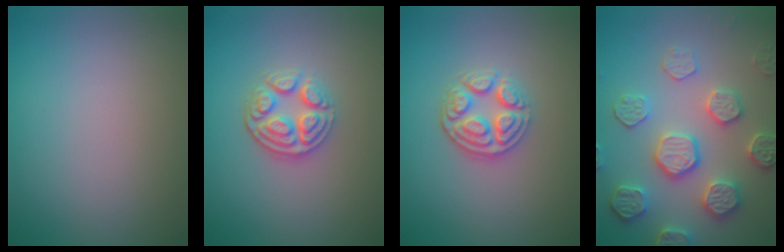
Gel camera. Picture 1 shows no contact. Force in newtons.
{"total": 3.7, "press": 3.1, "slide": 2.2}
{"total": 3.7, "press": 3.1, "slide": 2.2}
{"total": 5.6, "press": 5.1, "slide": 2.2}